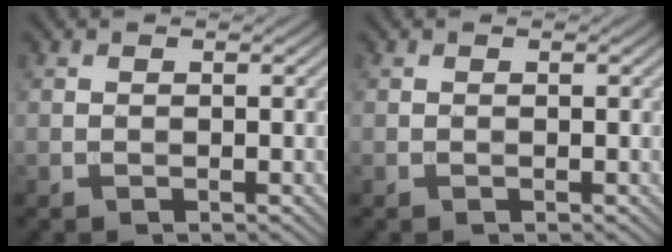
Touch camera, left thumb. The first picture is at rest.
{"total": 0.0}